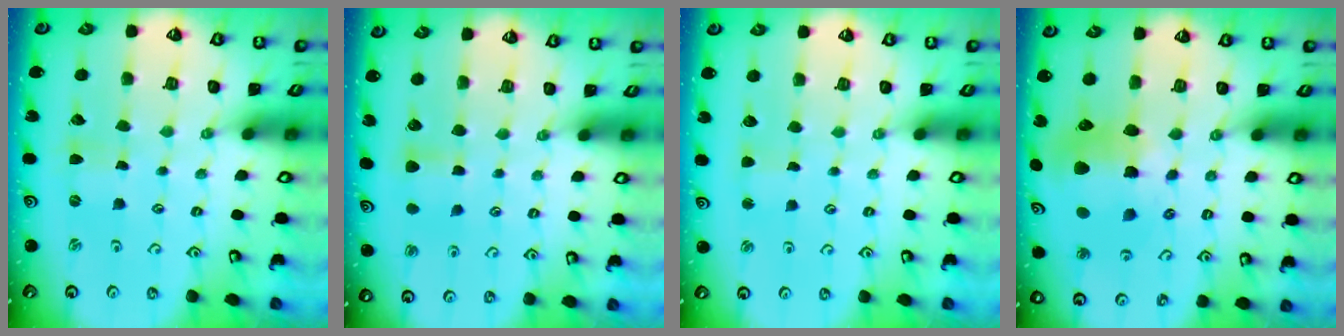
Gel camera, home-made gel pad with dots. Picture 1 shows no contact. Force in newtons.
{"total": 4.9, "press": 4.9, "slide": 0.6}
{"total": 2.1, "press": 2.1, "slide": 0.4}
{"total": 14.0, "press": 13.8, "slide": 2.2}